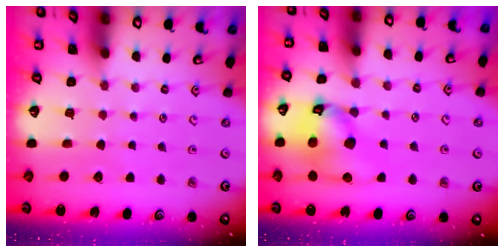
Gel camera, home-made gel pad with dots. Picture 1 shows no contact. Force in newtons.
{"total": 13.5, "press": 13.3, "slide": 1.7}